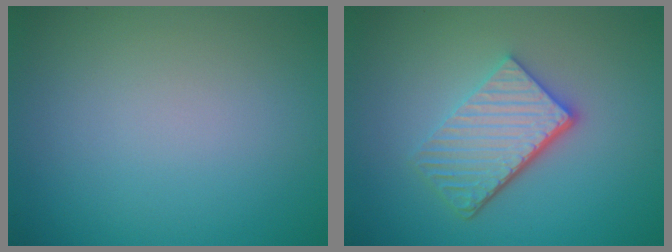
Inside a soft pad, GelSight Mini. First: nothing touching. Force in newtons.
{"total": 4.9, "press": 3.6, "slide": 3.3}